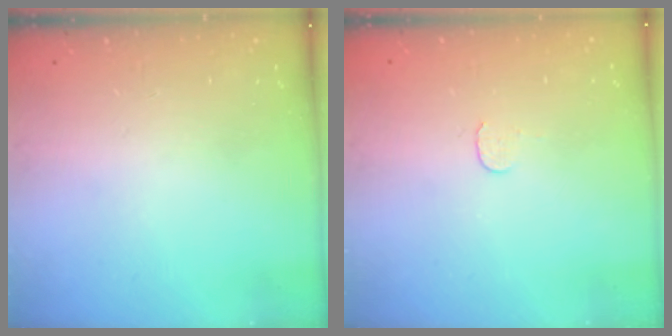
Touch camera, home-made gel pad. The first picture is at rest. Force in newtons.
{"total": 3.7, "press": 3.7, "slide": 0.3}